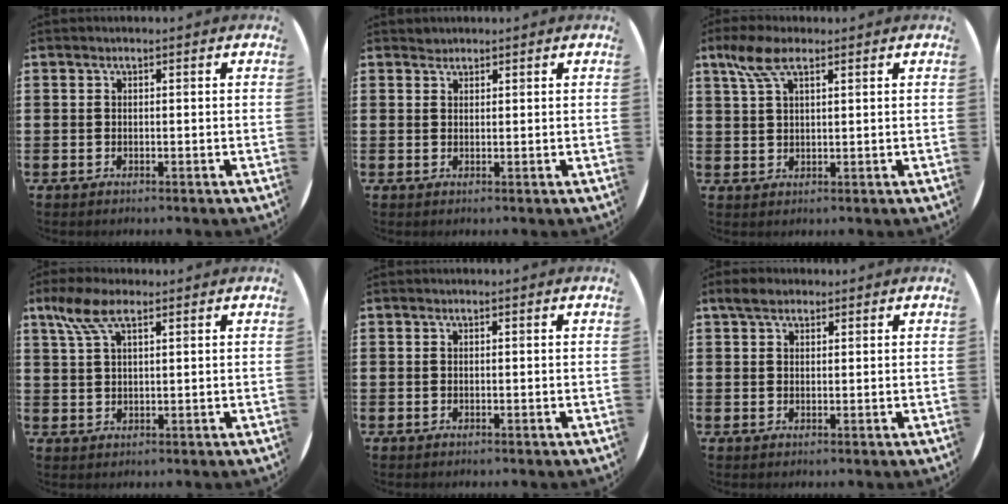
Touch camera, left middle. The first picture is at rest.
{"total": 0.9, "force": [0.9, 0.3, -0.1], "torque": [0.001, 0.002, 0.017]}
{"total": 5.5, "force": [3.1, 2.1, 4.0], "torque": [-0.086, 0.008, 0.056]}
{"total": 5.7, "force": [3.3, 2.2, 4.2], "torque": [-0.091, 0.007, 0.059]}
{"total": 0.0}
{"total": 2.5, "force": [1.9, 1.1, 1.1], "torque": [-0.017, 0.004, 0.035]}